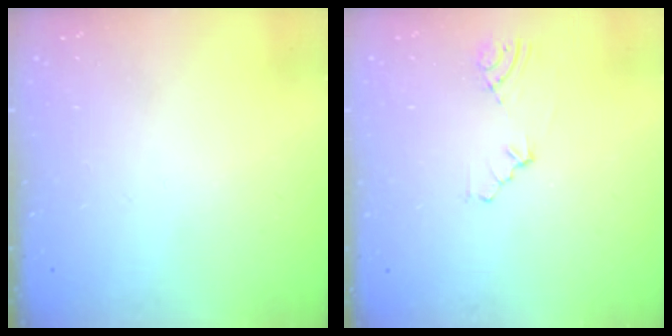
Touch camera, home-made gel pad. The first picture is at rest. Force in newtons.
{"total": 3.4, "press": 2.8, "slide": 2.0}